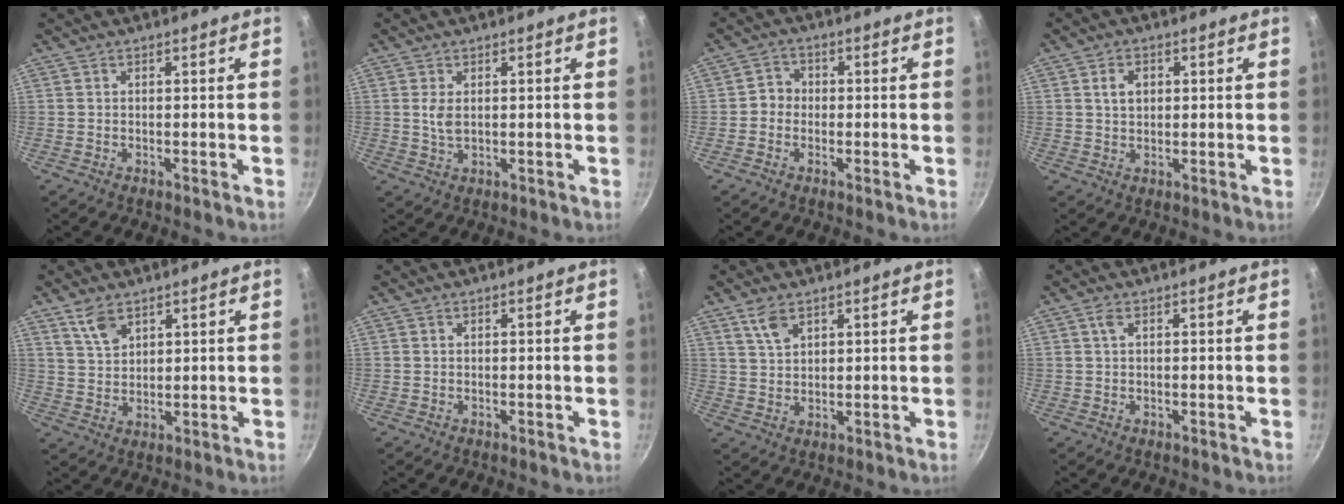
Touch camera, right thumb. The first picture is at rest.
{"total": 2.8, "force": [0.6, 1.5, 2.3], "torque": [-0.043, -0.007, 0.014]}
{"total": 3.2, "force": [-0.6, 2.9, 1.1], "torque": [0.003, 0.012, -0.020]}
{"total": 3.7, "force": [1.0, 2.7, 2.3], "torque": [-0.026, 0.003, 0.017]}
{"total": 5.4, "force": [3.5, 3.0, 2.9], "torque": [-0.042, -0.015, 0.074]}
{"total": 0.0}
{"total": 4.7, "force": [2.8, 2.5, 2.8], "torque": [-0.044, -0.010, 0.060]}
{"total": 1.4, "force": [0.5, 0.6, 1.2], "torque": [-0.024, 0.003, 0.010]}